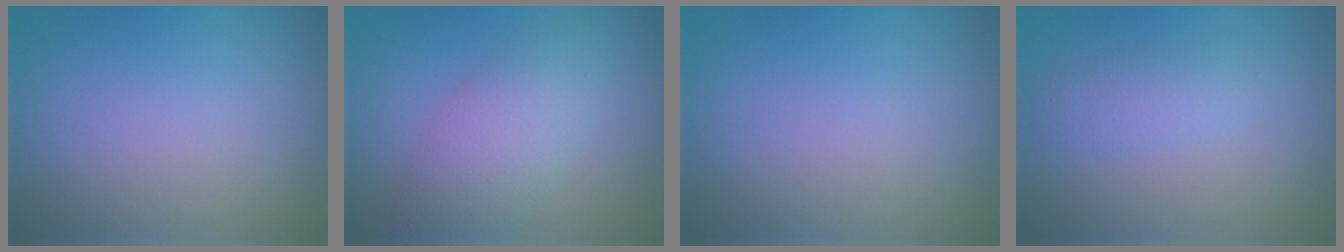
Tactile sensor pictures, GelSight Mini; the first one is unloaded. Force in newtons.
{"total": 4.8, "press": 4.8, "slide": 0.0}
{"total": 0.0}
{"total": 2.0, "press": 2.0, "slide": 0.1}